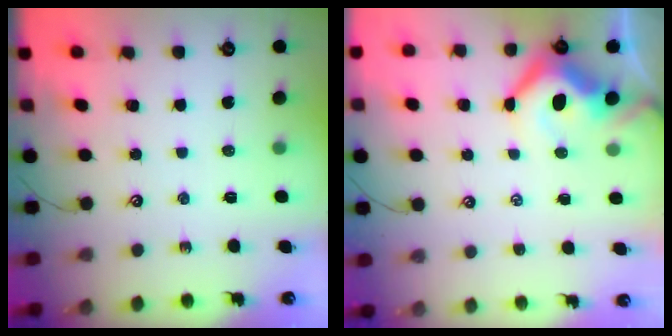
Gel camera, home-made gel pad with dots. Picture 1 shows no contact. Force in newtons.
{"total": 6.7, "press": 6.6, "slide": 1.3}